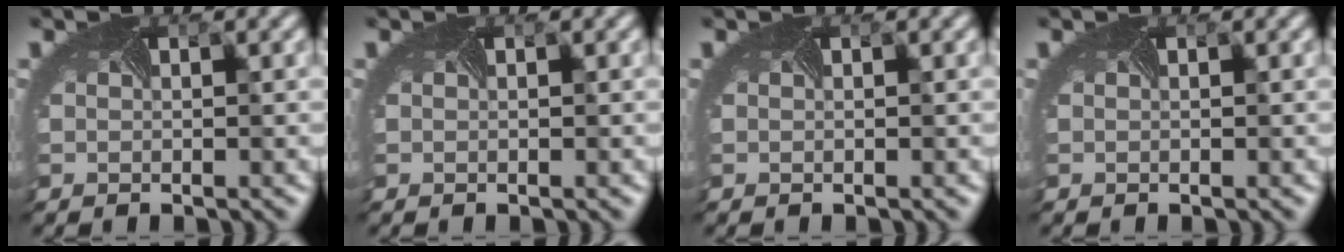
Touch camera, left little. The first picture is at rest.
{"total": 0.0}
{"total": 0.0}
{"total": 0.0}